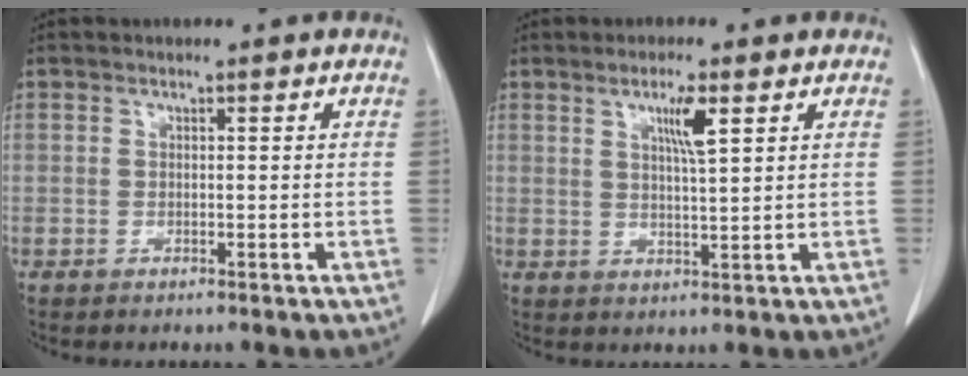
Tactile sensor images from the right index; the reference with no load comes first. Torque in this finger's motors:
{"motor_torque": [0.23, 0.20, 0.17, 0.04]}